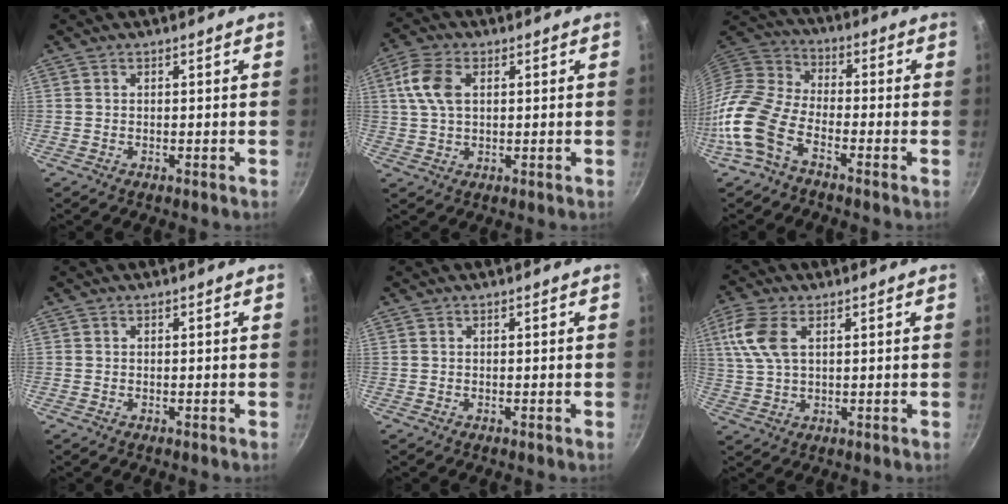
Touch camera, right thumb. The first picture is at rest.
{"total": 7.5, "force": [2.0, 4.6, 5.7], "torque": [-0.110, 0.008, 0.032]}
{"total": 12.1, "force": [-6.4, 6.6, 7.9], "torque": [-0.164, 0.051, -0.150]}
{"total": 0.0}
{"total": 0.0}
{"total": 8.5, "force": [2.7, 4.7, 6.6], "torque": [-0.141, 0.009, 0.054]}